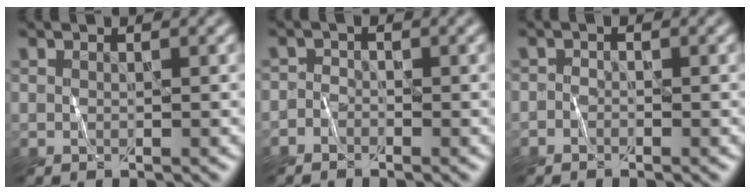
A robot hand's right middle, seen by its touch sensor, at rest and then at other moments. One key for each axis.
{"total": 1.1, "fx": -1.0, "fy": 0.6, "fz": 0.1, "tx": 0.004, "ty": 0.005, "tz": -0.022}
{"total": 0.8, "fx": -0.7, "fy": 0.4, "fz": 0.2, "tx": -0.003, "ty": 0.003, "tz": -0.011}